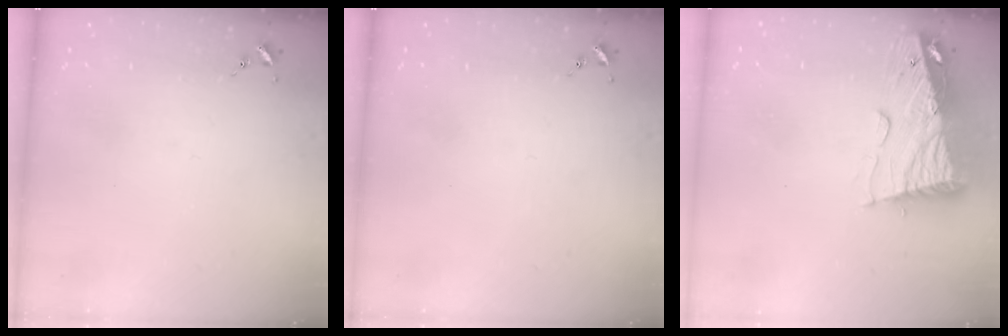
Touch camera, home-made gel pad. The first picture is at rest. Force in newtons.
{"total": 0.0}
{"total": 14.6, "press": 14.6, "slide": 1.6}